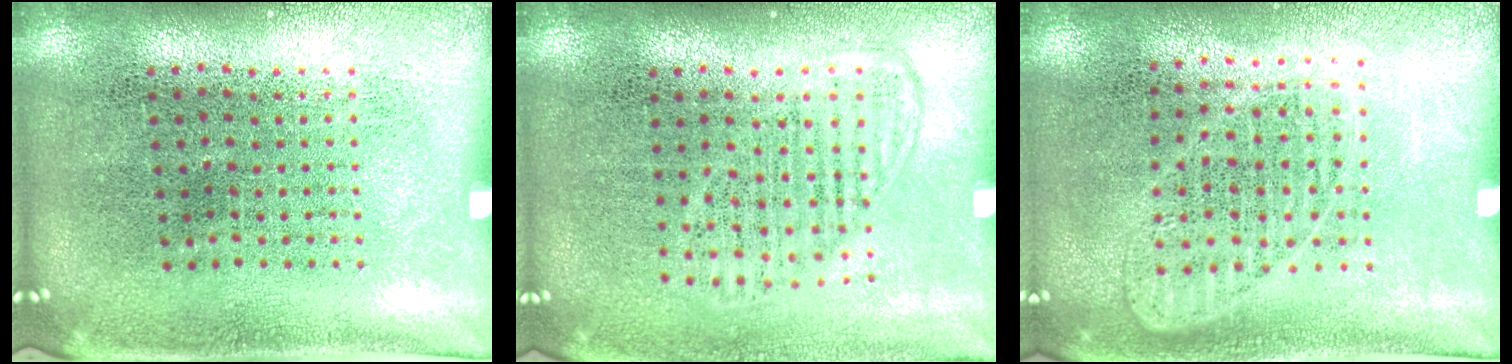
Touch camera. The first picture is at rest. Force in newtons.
{"total": 1.3, "press": 1.2, "slide": 0.6}
{"total": 1.1, "press": 1.1, "slide": 0.2}